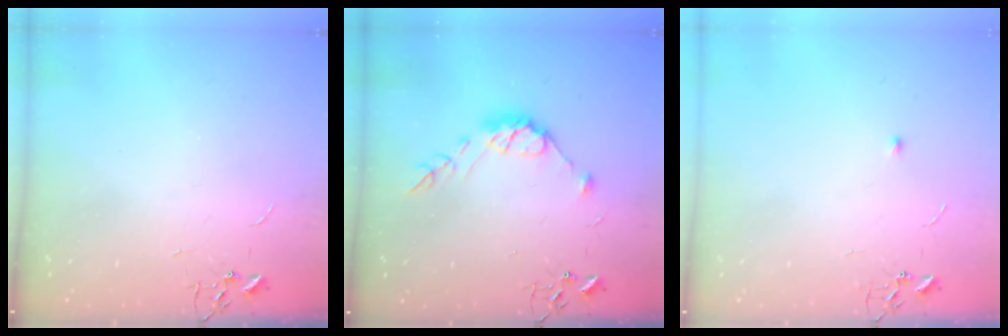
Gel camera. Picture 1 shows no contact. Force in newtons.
{"total": 10.7, "press": 10.7, "slide": 0.8}
{"total": 4.7, "press": 4.7, "slide": 0.6}